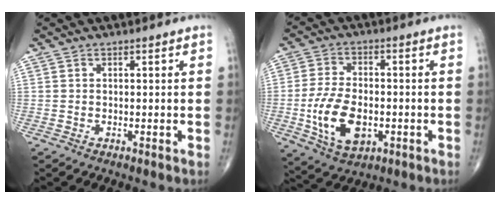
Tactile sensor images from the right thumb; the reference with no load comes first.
{"total": 12.3, "force": [-2.8, 7.3, 9.5], "torque": [-0.170, 0.003, -0.042]}